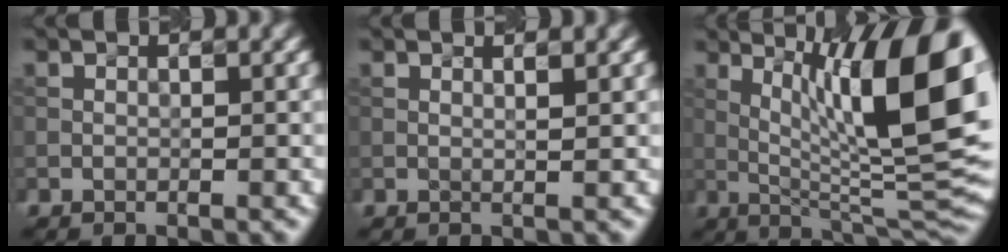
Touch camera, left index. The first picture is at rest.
{"total": 1.3, "force": [0.7, 0.4, 1.1], "torque": [-0.010, -0.001, 0.002]}
{"total": 14.5, "force": [3.6, 3.6, 13.6], "torque": [-0.182, 0.000, 0.062]}